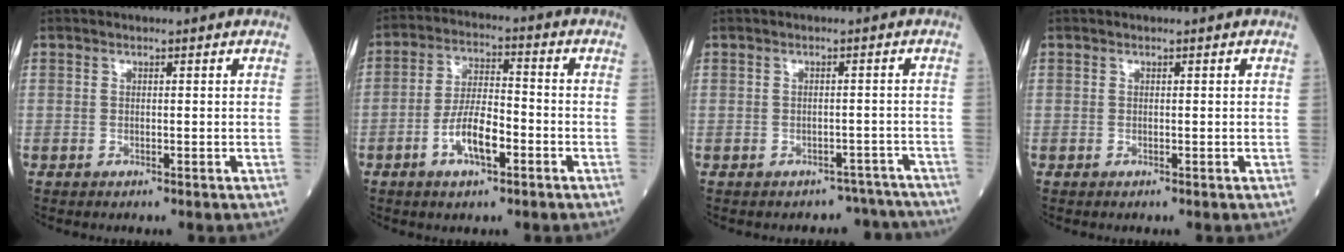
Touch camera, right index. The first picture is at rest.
{"total": 7.9, "force": [-3.2, 2.4, 6.8], "torque": [-0.134, 0.006, -0.058]}
{"total": 4.3, "force": [-3.8, 1.5, -1.1], "torque": [0.031, 0.024, -0.041]}
{"total": 0.0}